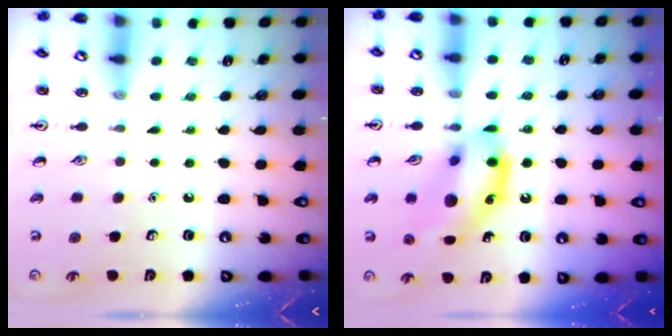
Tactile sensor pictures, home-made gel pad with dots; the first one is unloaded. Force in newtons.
{"total": 14.3, "press": 14.0, "slide": 2.9}